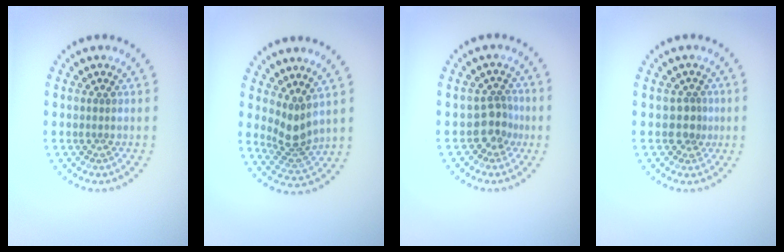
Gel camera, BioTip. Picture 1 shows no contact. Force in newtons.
{"total": 2.8, "press": 2.0, "slide": 1.9}
{"total": 2.3, "press": 1.8, "slide": 1.4}
{"total": 1.7, "press": 1.2, "slide": 1.2}